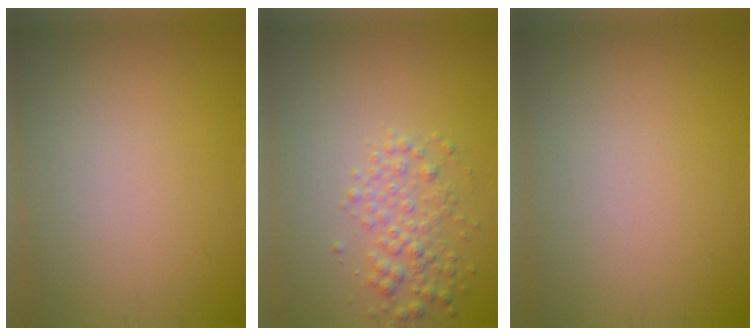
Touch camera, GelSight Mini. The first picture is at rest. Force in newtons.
{"total": 2.6, "press": 2.6, "slide": 0.0}
{"total": 0.0}